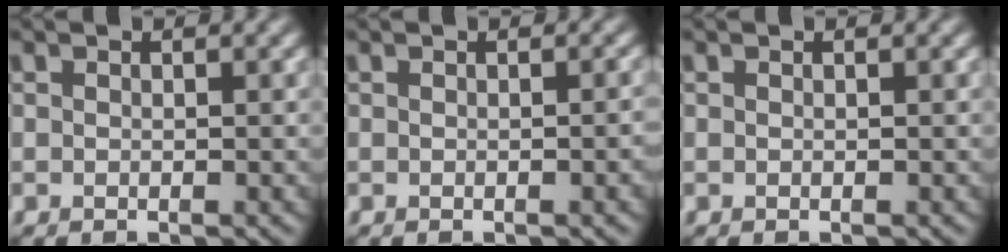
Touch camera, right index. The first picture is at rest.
{"total": 1.9, "force": [-0.2, 0.6, 1.8], "torque": [-0.017, 0.001, -0.003]}
{"total": 0.0}